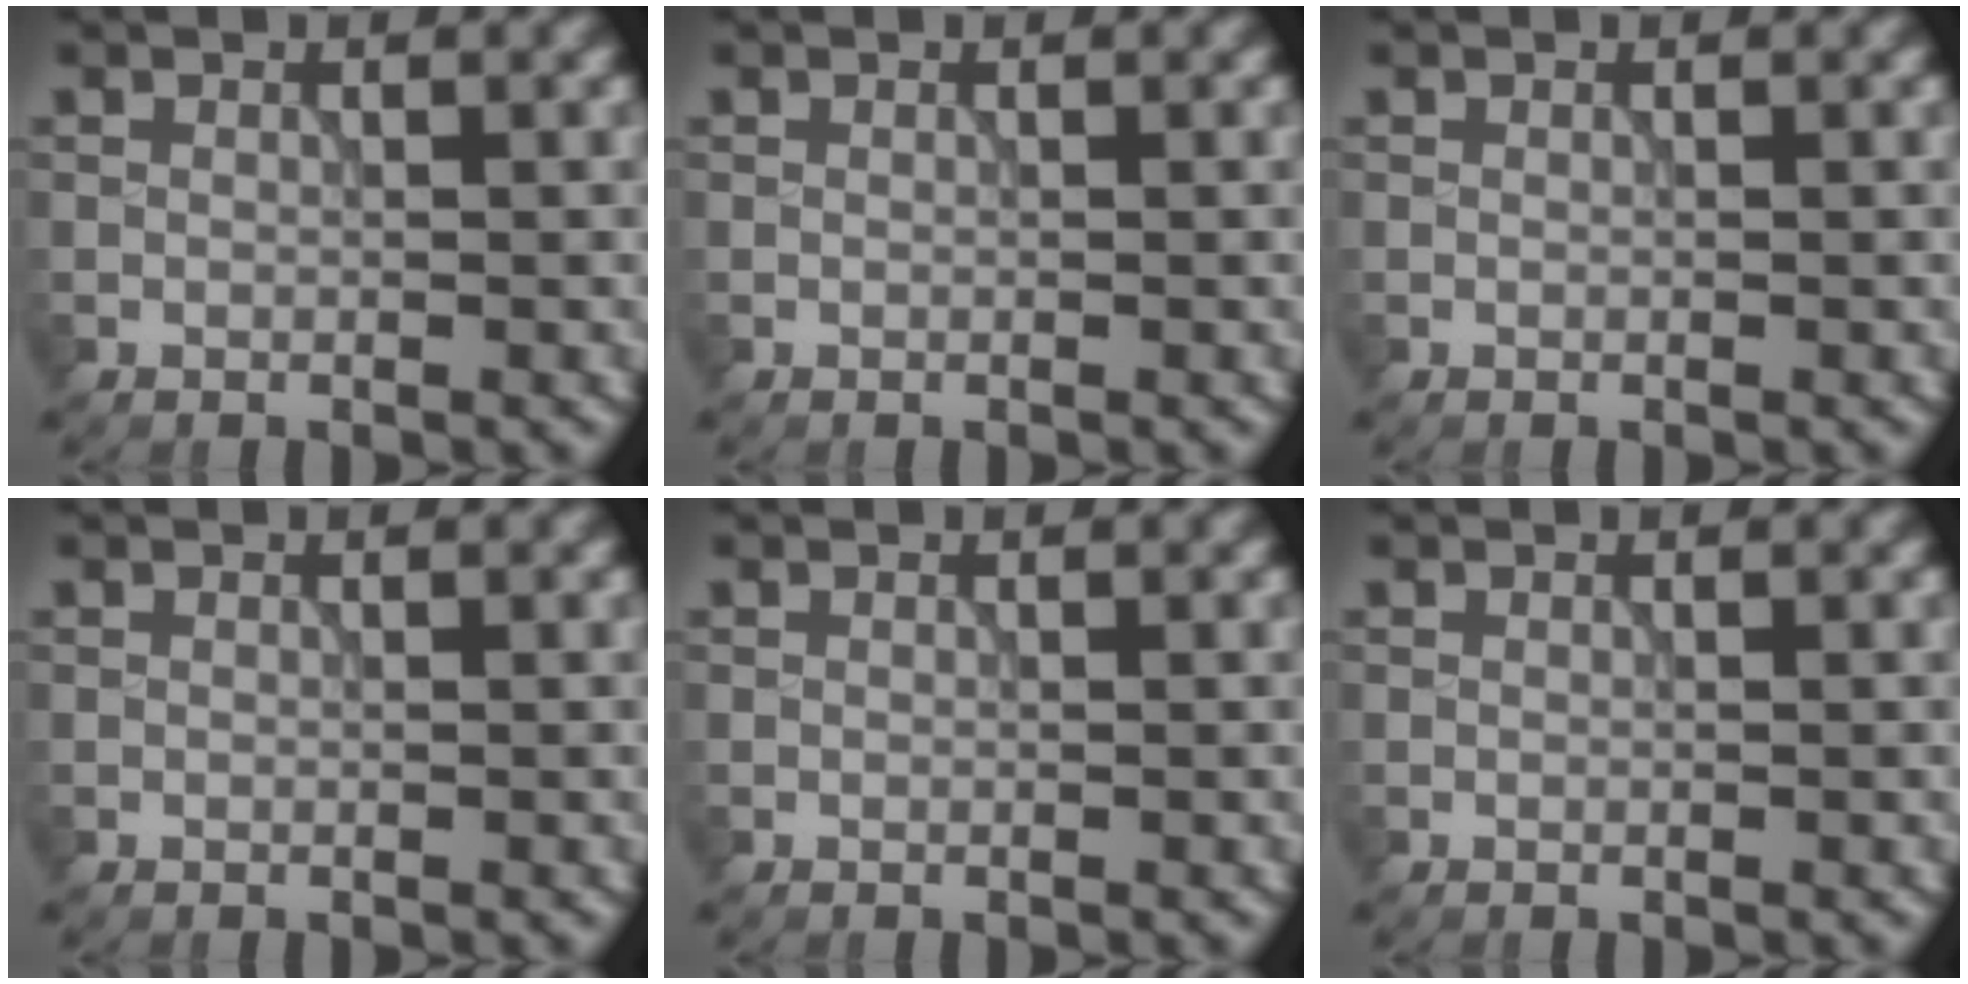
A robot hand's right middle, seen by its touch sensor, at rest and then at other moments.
{"total": 0.0}
{"total": 0.0}
{"total": 0.0}
{"total": 0.0}
{"total": 0.0}